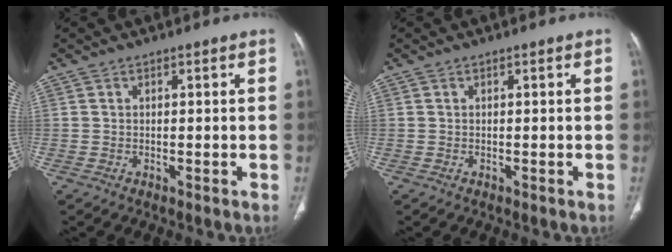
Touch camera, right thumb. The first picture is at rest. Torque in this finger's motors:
{"motor_torque": [-0.02, -0.17, 0.24, 0.06, -0.02]}